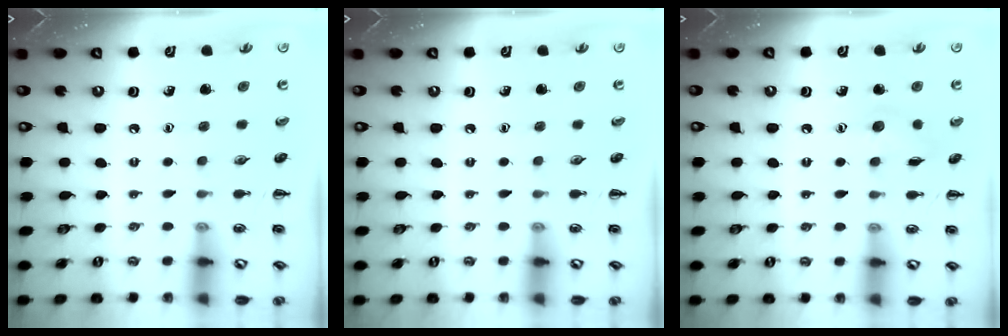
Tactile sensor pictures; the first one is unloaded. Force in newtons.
{"total": 0.0}
{"total": 5.3, "press": 5.2, "slide": 1.3}